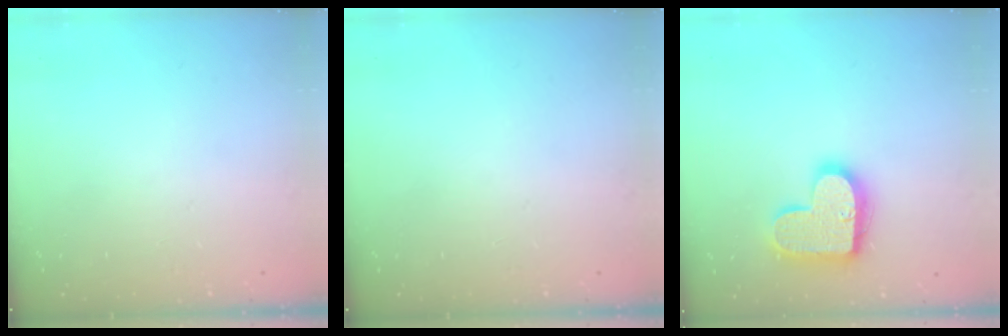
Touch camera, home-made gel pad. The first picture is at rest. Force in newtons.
{"total": 0.0}
{"total": 17.1, "press": 17.1, "slide": 1.0}